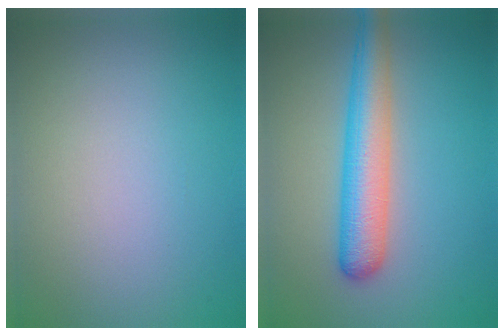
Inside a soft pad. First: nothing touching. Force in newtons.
{"total": 5.3, "press": 5.3, "slide": 0.2}